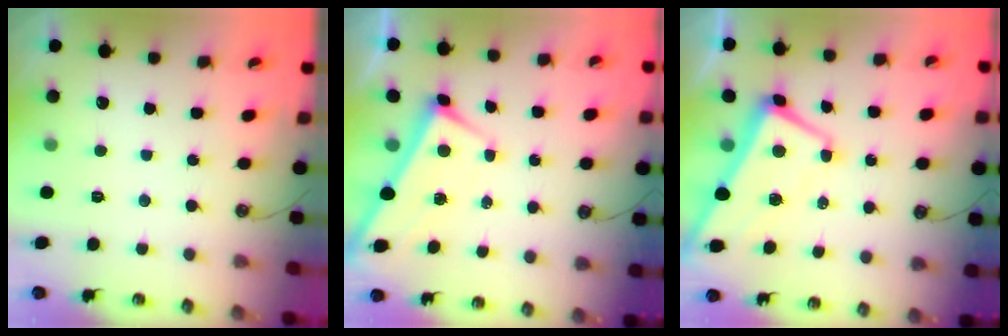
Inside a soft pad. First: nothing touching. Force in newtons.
{"total": 2.9, "press": 2.9, "slide": 0.1}
{"total": 1.1, "press": 0.7, "slide": 0.8}